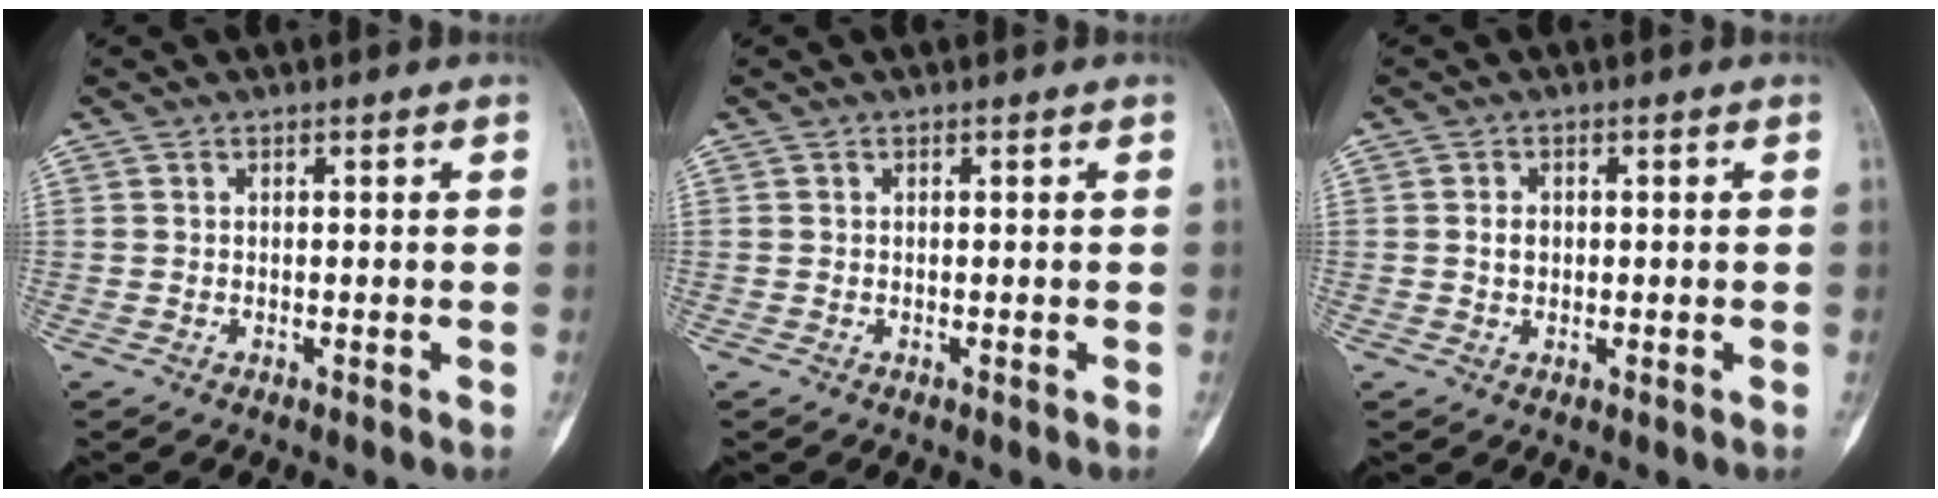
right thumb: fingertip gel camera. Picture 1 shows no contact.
{"total": 0.0}
{"total": 1.9, "force": [0.1, 1.4, 1.2], "torque": [-0.017, 0.003, 0.003]}